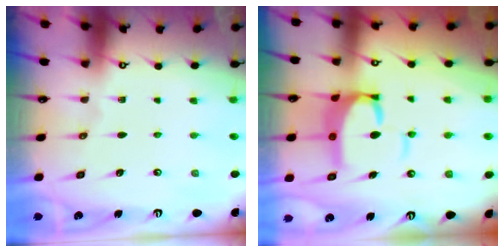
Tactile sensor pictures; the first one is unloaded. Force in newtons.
{"total": 7.8, "press": 7.7, "slide": 1.3}